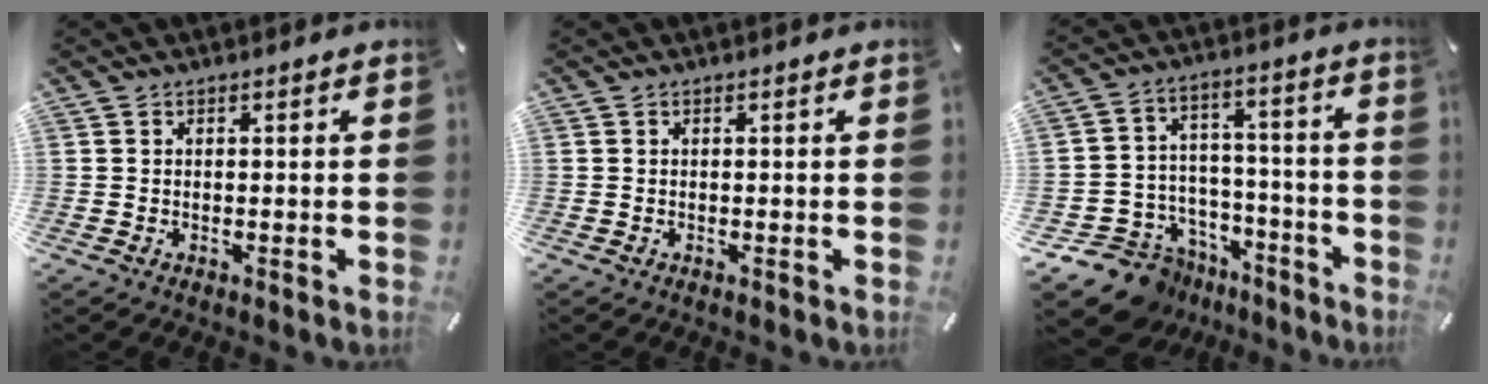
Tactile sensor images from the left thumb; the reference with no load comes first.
{"total": 0.0}
{"total": 11.8, "force": [-8.2, 8.1, 2.6], "torque": [-0.040, 0.051, -0.139]}